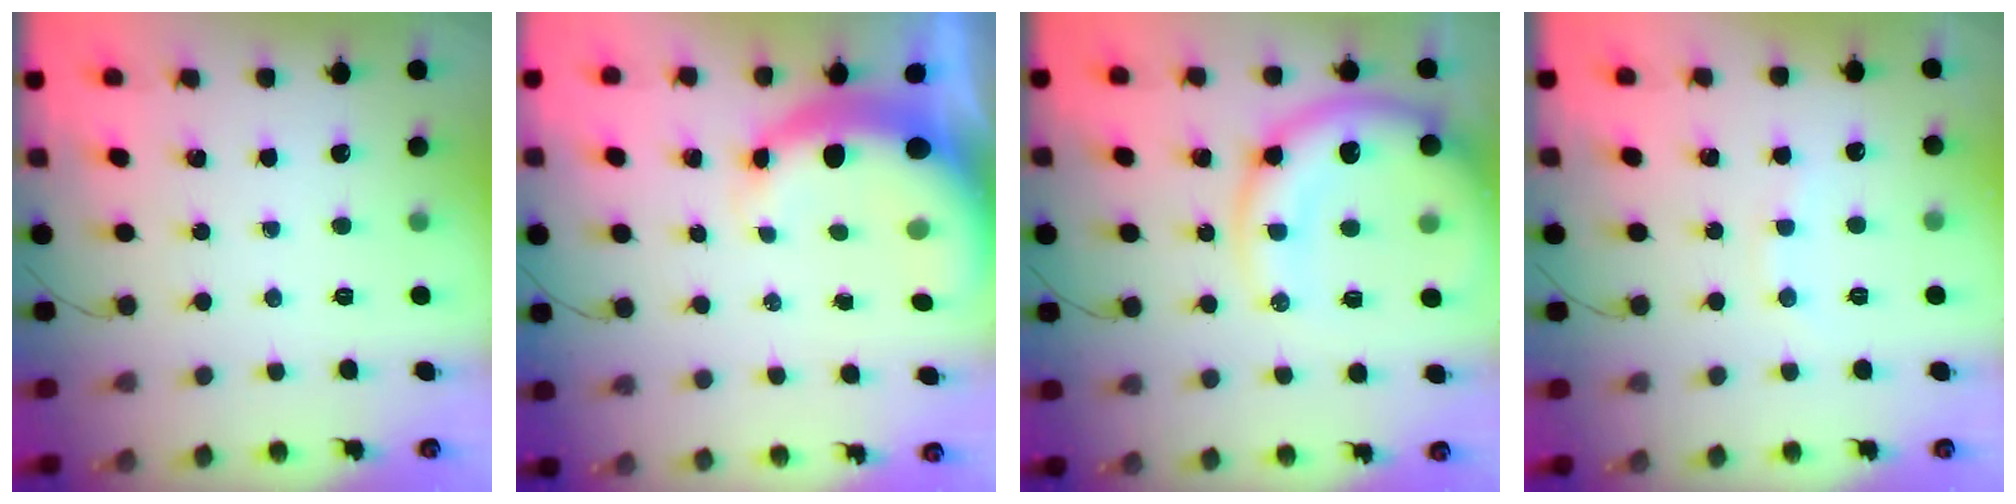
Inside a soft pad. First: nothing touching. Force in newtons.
{"total": 7.1, "press": 6.9, "slide": 1.7}
{"total": 15.9, "press": 15.6, "slide": 3.3}
{"total": 6.0, "press": 5.9, "slide": 1.3}